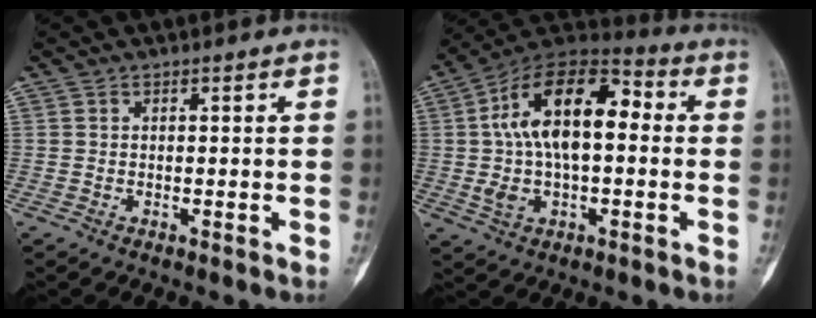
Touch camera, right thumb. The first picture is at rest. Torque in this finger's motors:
{"motor_torque": [-0.32, 2.79, 2.05, 0.04, 0.47]}